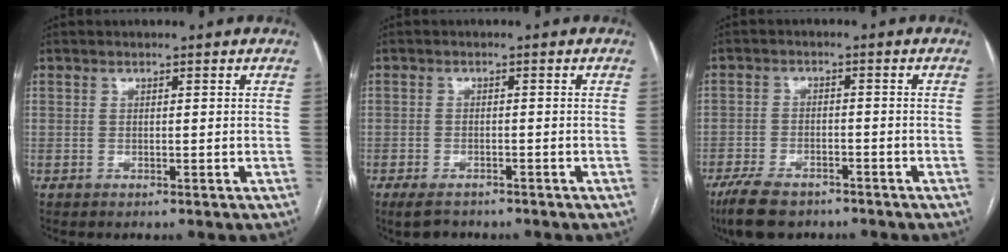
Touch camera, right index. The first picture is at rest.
{"total": 3.8, "force": [-3.0, 1.7, 1.6], "torque": [-0.028, -0.005, -0.043]}
{"total": 8.5, "force": [-6.5, 3.5, 4.2], "torque": [-0.078, -0.008, -0.105]}